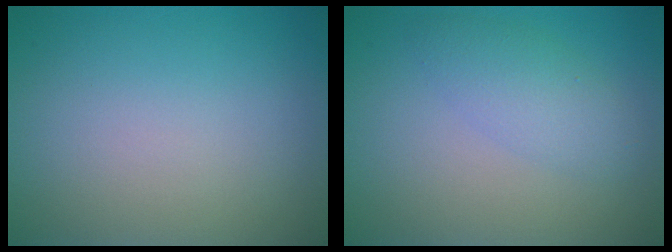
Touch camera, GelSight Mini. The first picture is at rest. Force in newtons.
{"total": 2.7, "press": 2.7, "slide": 0.0}